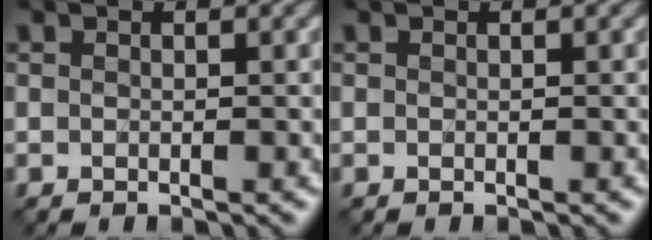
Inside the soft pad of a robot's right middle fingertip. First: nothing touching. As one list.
[{"total": 0.0}]